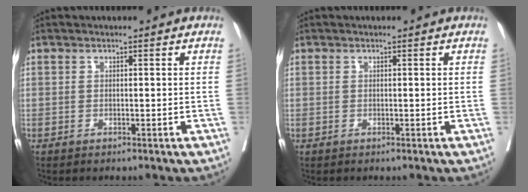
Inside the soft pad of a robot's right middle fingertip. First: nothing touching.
{"total": 0.0}